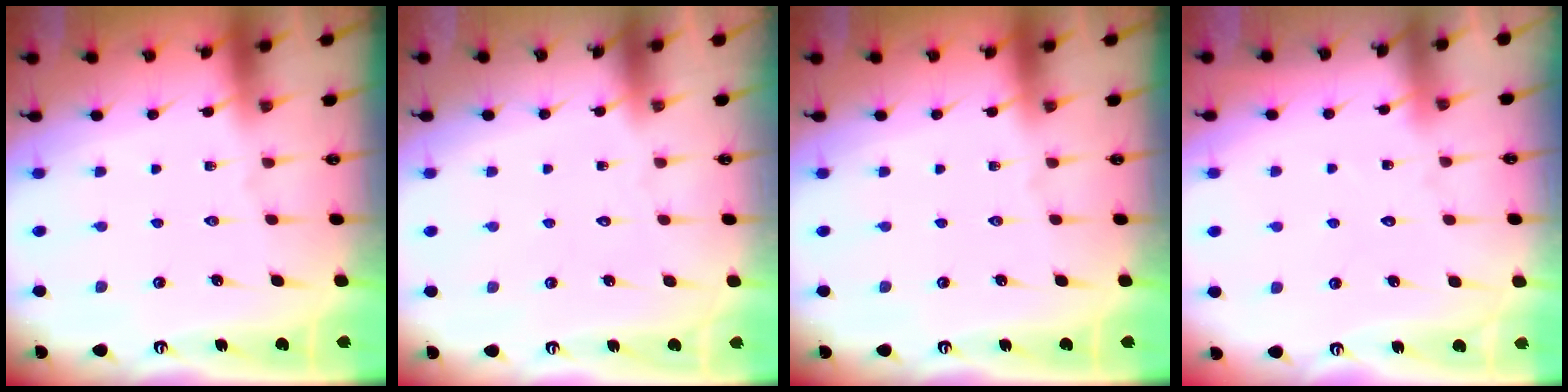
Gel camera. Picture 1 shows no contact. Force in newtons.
{"total": 1.7, "press": 1.7, "slide": 0.1}
{"total": 0.0}
{"total": 4.8, "press": 4.8, "slide": 0.5}